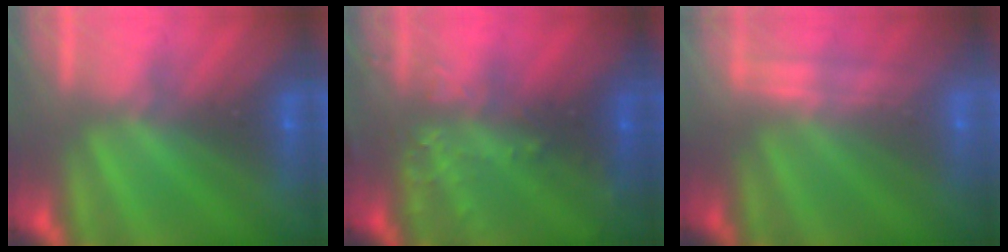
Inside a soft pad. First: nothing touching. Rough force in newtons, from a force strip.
{"total": 2.9}
{"total": 2.2}